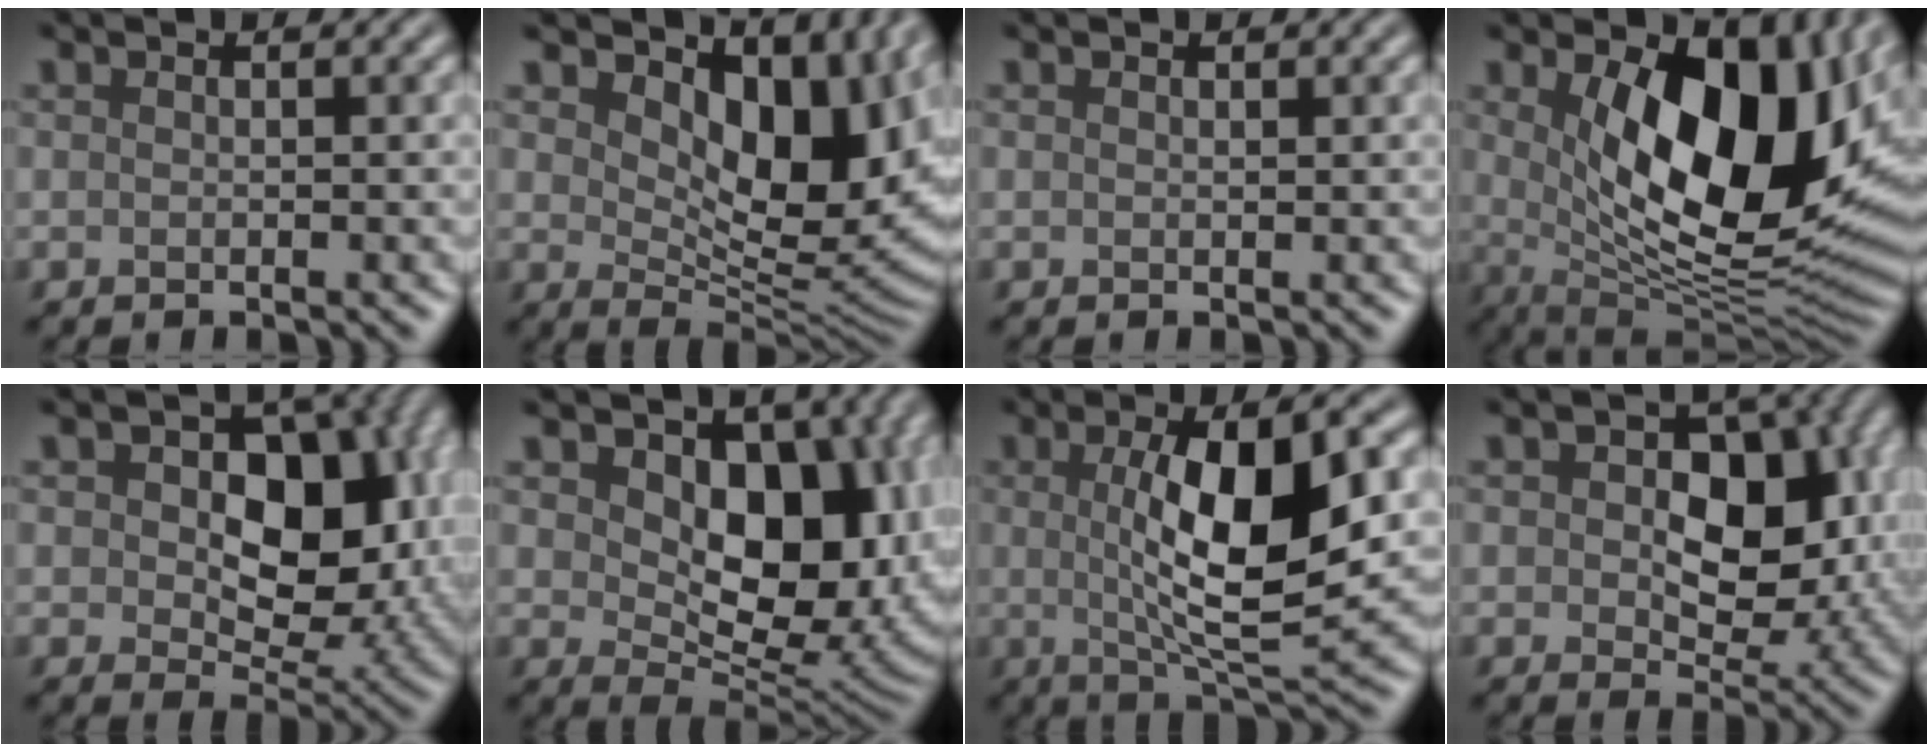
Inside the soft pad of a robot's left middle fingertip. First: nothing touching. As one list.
[{"total": 12.1, "force": [4.8, 6.3, 9.1], "torque": [-0.129, -0.008, 0.083]}, {"total": 0.0}, {"total": 14.3, "force": [3.0, 7.5, 11.8], "torque": [-0.162, -0.024, 0.058]}, {"total": 10.4, "force": [1.6, 6.6, 7.9], "torque": [-0.110, 0.000, 0.022]}, {"total": 11.1, "force": [2.4, 7.3, 8.0], "torque": [-0.116, -0.017, 0.037]}, {"total": 9.8, "force": [0.9, 3.0, 9.3], "torque": [-0.152, -0.006, 0.021]}, {"total": 9.2, "force": [1.0, 5.9, 7.0], "torque": [-0.097, -0.003, 0.014]}]